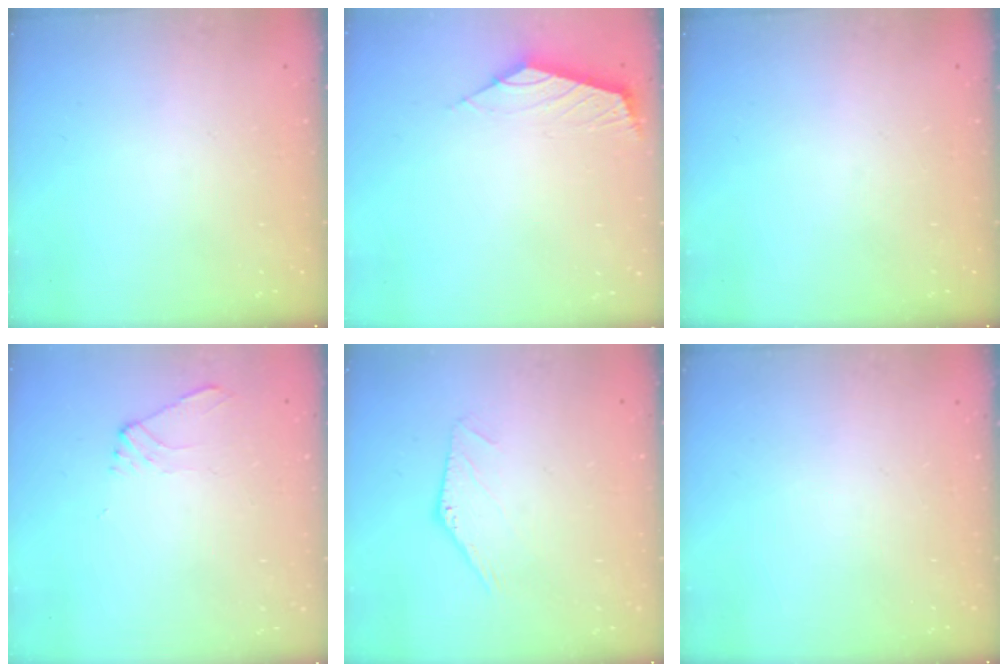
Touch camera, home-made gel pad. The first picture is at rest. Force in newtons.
{"total": 2.4, "press": 2.3, "slide": 0.6}
{"total": 0.0}
{"total": 3.2, "press": 3.2, "slide": 0.6}
{"total": 0.0}
{"total": 0.0}